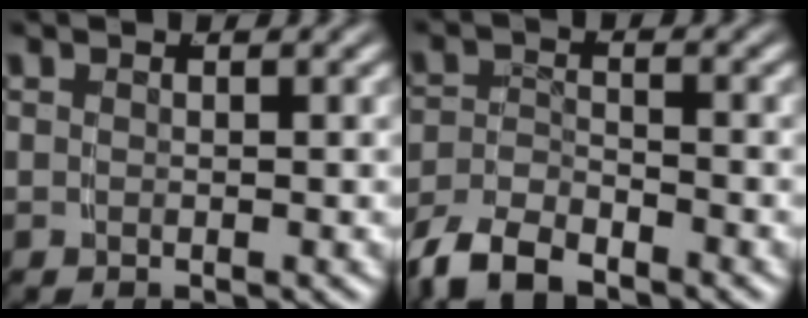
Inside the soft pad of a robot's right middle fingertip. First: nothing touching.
{"total": 4.9, "force": [-3.9, 2.2, 2.0], "torque": [-0.046, -0.012, -0.064]}